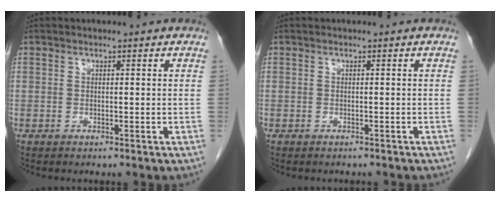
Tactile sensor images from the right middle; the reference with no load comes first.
{"total": 2.6, "force": [-2.3, 0.8, 0.8], "torque": [-0.015, -0.004, -0.026]}